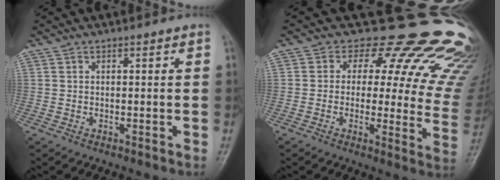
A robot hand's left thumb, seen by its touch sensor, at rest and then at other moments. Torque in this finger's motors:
{"motor_torque": [0.12, -0.02, -0.36, -0.38, 0.02]}